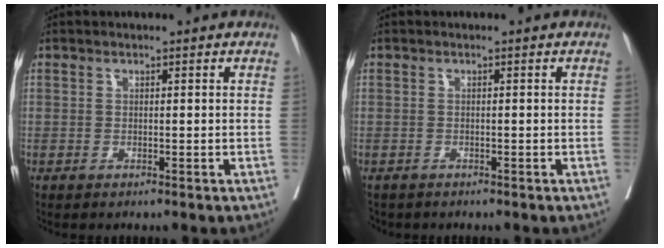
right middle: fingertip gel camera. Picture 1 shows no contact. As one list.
[{"total": 2.4, "force": [-2.0, 1.2, 0.4], "torque": [-0.011, -0.003, -0.033]}]